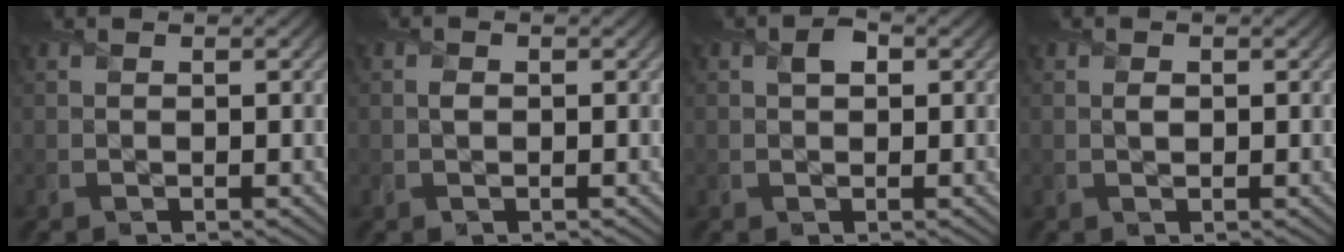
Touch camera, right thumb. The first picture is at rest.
{"total": 1.2, "force": [-0.1, 1.0, 0.6], "torque": [-0.013, -0.004, -0.004]}
{"total": 1.9, "force": [0.6, 1.4, 1.3], "torque": [-0.025, 0.003, 0.006]}
{"total": 1.1, "force": [0.1, 0.8, 0.6], "torque": [-0.013, -0.003, 0.001]}